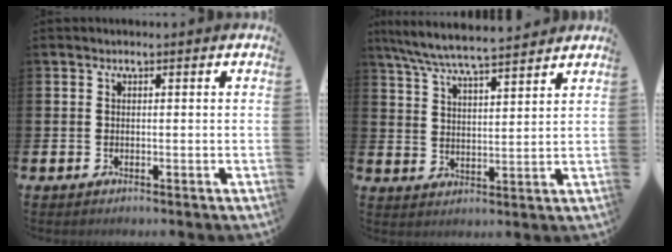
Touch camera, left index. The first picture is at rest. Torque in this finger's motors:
{"motor_torque": [0.54, -1.38, 0.71, 0.21]}